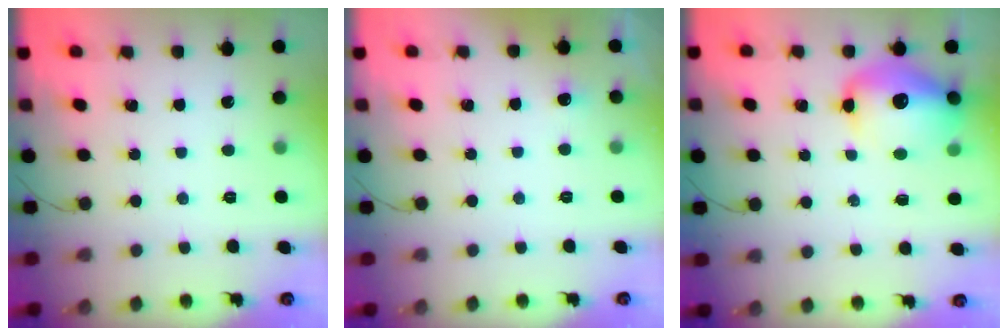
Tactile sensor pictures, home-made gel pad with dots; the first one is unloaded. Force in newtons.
{"total": 11.7, "press": 3.4, "slide": 11.2}
{"total": 14.0, "press": 13.4, "slide": 3.9}